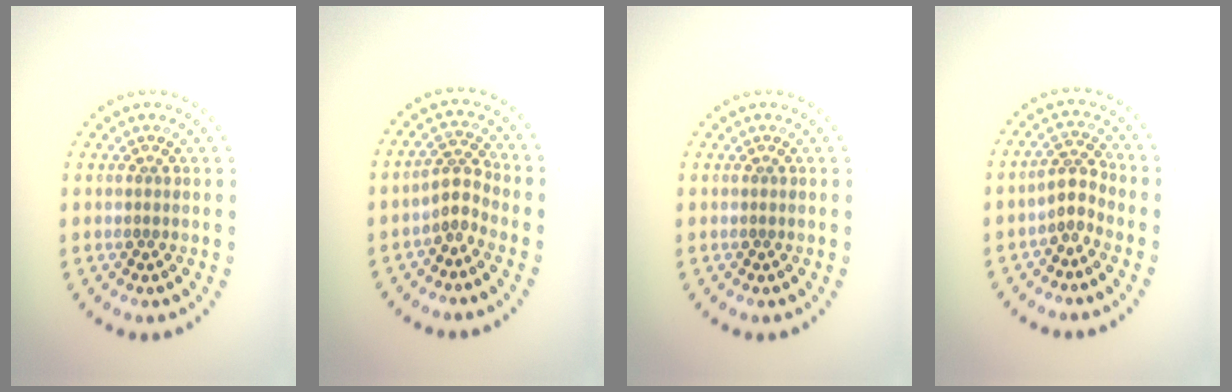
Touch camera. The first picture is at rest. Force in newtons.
{"total": 2.3, "press": 1.6, "slide": 1.6}
{"total": 0.0}
{"total": 2.2, "press": 1.5, "slide": 1.5}